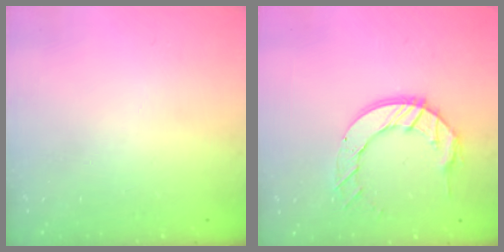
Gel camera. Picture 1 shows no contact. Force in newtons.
{"total": 10.7, "press": 10.6, "slide": 1.1}